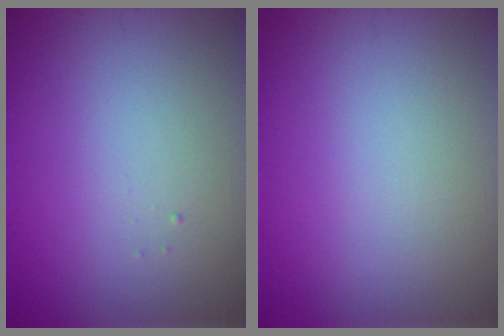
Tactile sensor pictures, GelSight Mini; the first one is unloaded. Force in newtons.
{"total": 0.0}